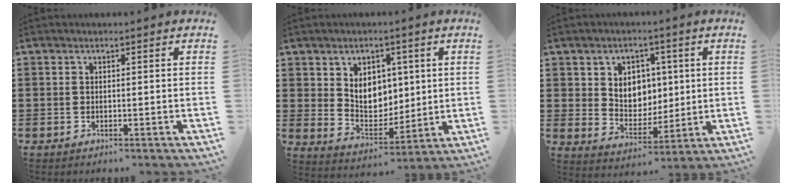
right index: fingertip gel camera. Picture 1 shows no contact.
{"total": 7.1, "force": [2.1, 5.5, 3.8], "torque": [-0.072, 0.002, 0.037]}
{"total": 6.0, "force": [1.8, 5.3, 2.1], "torque": [-0.051, 0.005, 0.029]}